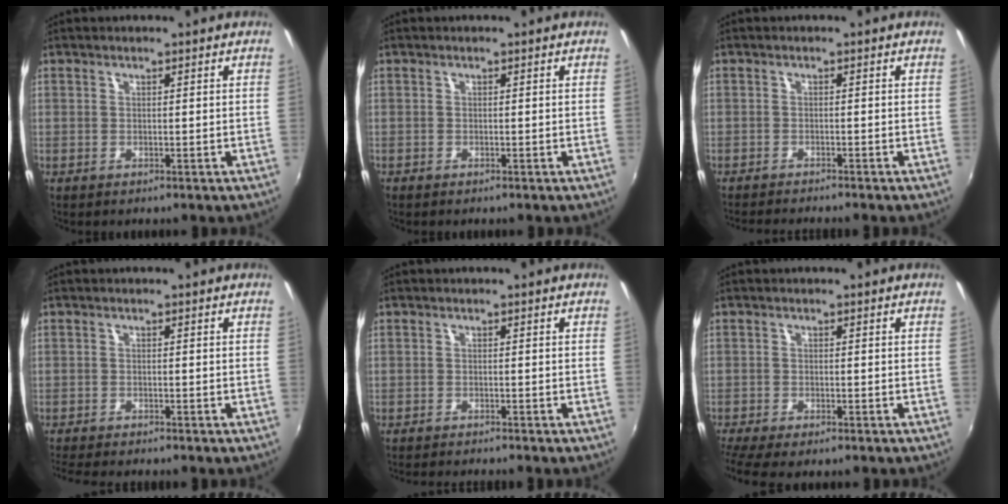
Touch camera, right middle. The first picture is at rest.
{"total": 0.6, "force": [-0.5, 0.2, 0.1], "torque": [-0.003, -0.003, -0.012]}
{"total": 5.0, "force": [-4.6, -0.3, 1.8], "torque": [-0.043, -0.016, -0.075]}
{"total": 6.2, "force": [-5.6, 0.5, 2.5], "torque": [-0.063, -0.023, -0.095]}
{"total": 4.1, "force": [-3.9, -0.2, 1.4], "torque": [-0.034, -0.014, -0.065]}
{"total": 5.8, "force": [-4.8, 0.8, 3.1], "torque": [-0.078, -0.035, -0.086]}